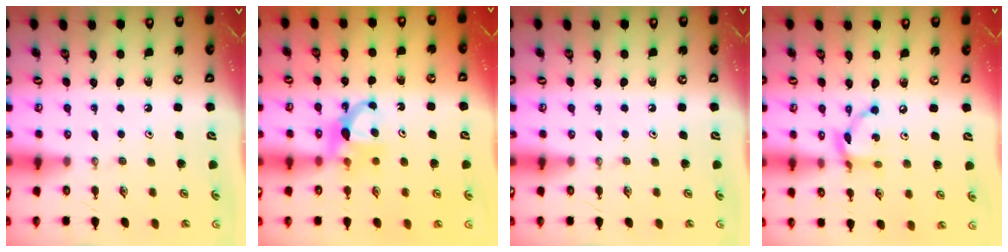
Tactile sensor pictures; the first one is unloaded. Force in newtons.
{"total": 7.7, "press": 7.7, "slide": 0.1}
{"total": 0.0}
{"total": 10.1, "press": 10.1, "slide": 0.6}